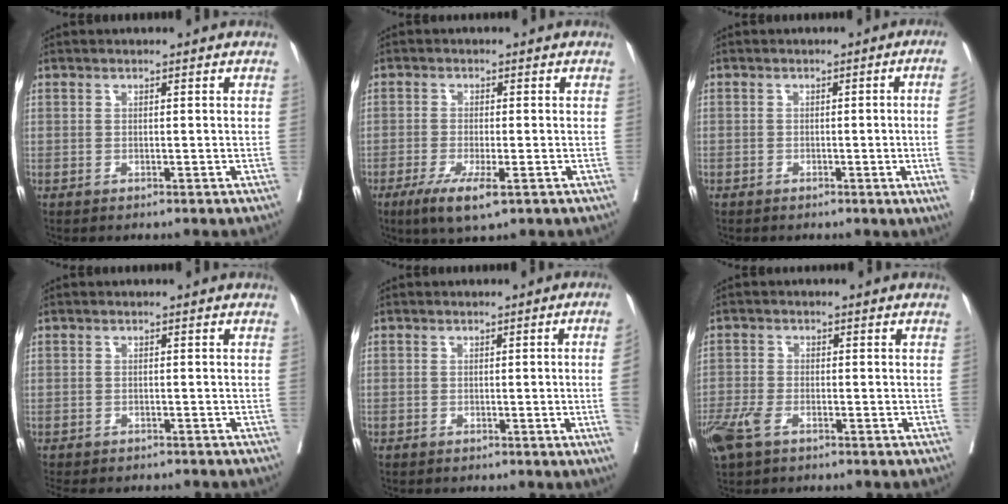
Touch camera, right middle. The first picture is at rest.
{"total": 5.7, "force": [-3.0, 0.9, 4.8], "torque": [-0.087, -0.015, -0.049]}
{"total": 5.9, "force": [-1.0, -1.8, 5.6], "torque": [-0.055, -0.012, -0.016]}
{"total": 7.7, "force": [-6.8, 2.7, 2.5], "torque": [-0.038, -0.004, -0.087]}
{"total": 4.0, "force": [-0.7, -1.6, 3.7], "torque": [-0.044, -0.009, -0.010]}
{"total": 5.5, "force": [-3.4, 2.3, 3.7], "torque": [-0.087, -0.010, -0.066]}